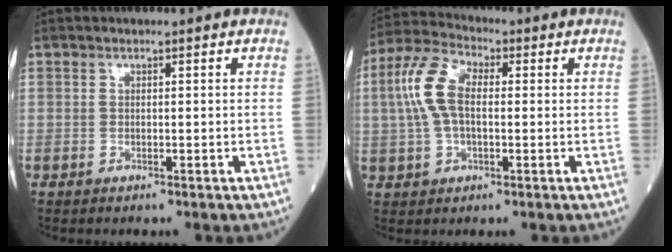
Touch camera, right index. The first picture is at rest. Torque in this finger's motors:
{"motor_torque": [0.29, 0.00, 0.24, 0.10]}